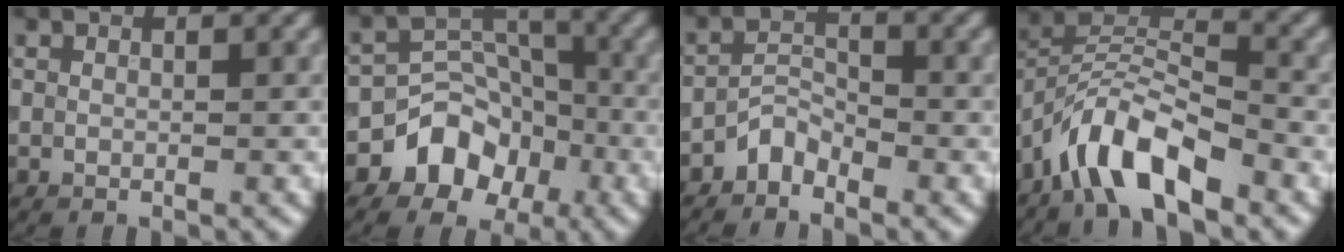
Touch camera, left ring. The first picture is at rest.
{"total": 5.5, "force": [-2.9, 4.3, 2.0], "torque": [-0.012, 0.000, -0.054]}
{"total": 2.3, "force": [-1.9, 1.0, 0.7], "torque": [-0.010, 0.011, -0.042]}
{"total": 7.1, "force": [-4.8, 2.5, 4.5], "torque": [-0.076, 0.009, -0.097]}